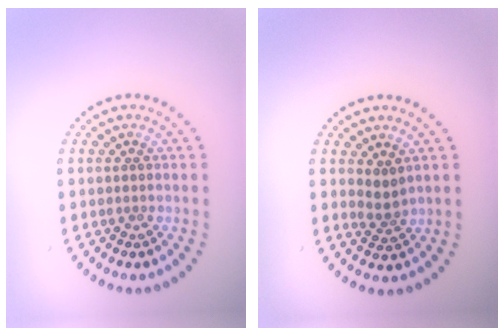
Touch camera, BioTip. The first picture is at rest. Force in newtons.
{"total": 1.8, "press": 1.3, "slide": 1.2}